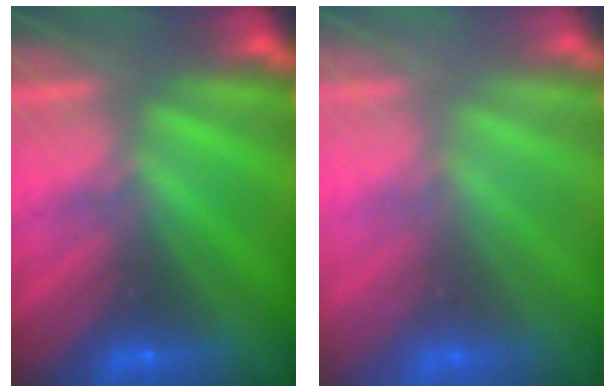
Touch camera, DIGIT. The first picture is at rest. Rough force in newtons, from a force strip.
{"total": 3.2}